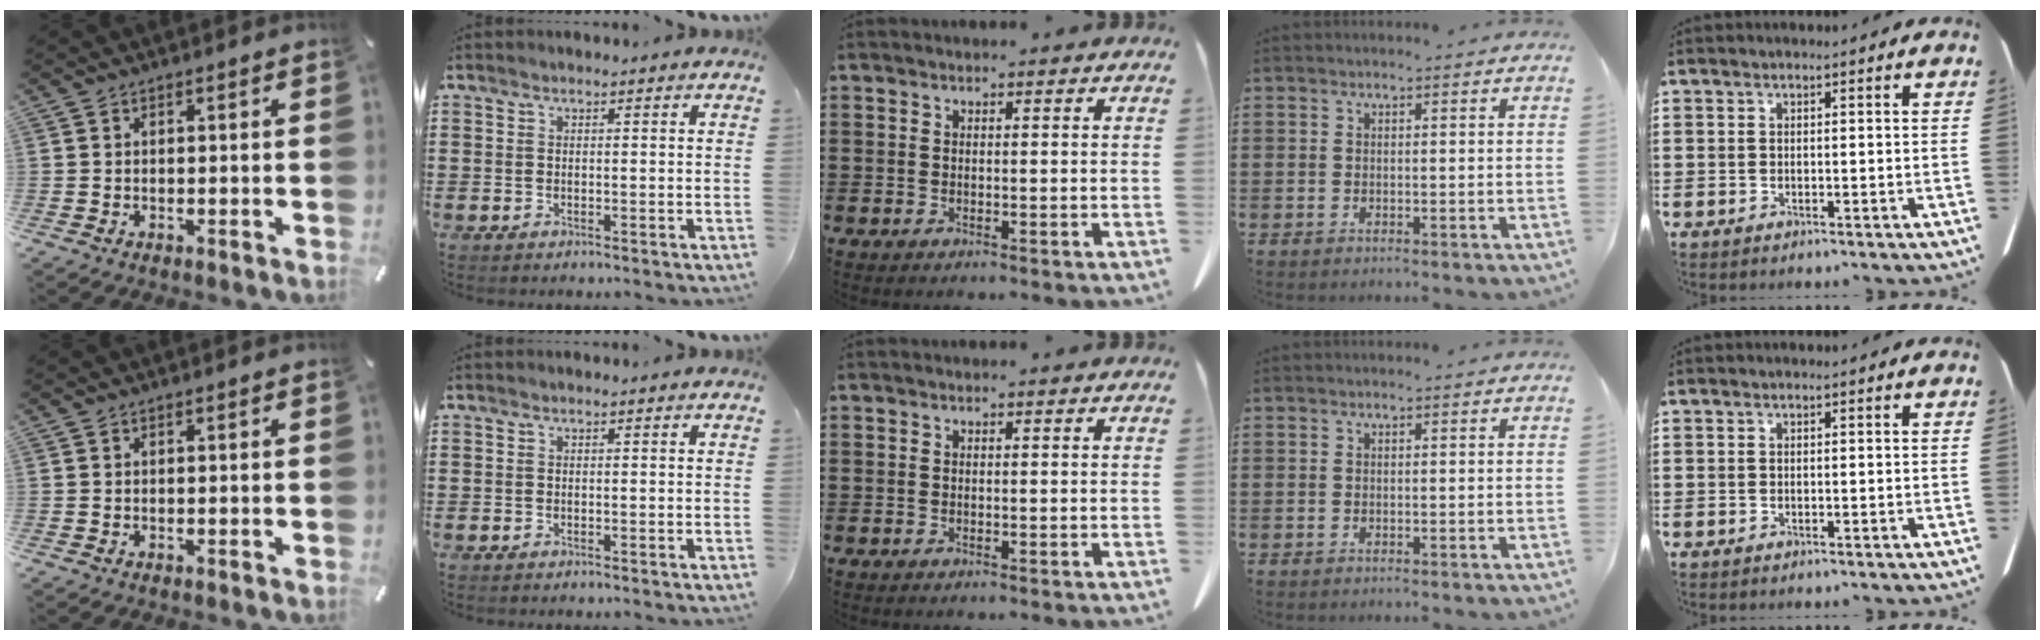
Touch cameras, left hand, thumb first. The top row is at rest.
{}